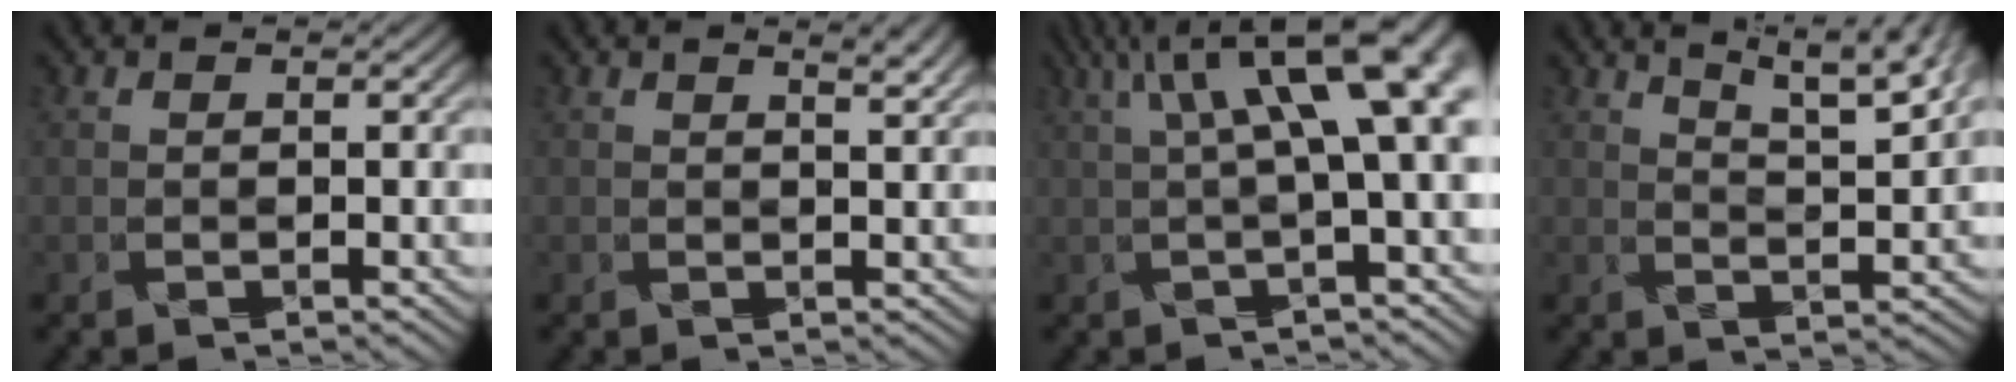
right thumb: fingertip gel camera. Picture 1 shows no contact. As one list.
[{"total": 1.6, "force": [1.1, 0.2, 1.2], "torque": [-0.030, -0.002, 0.023]}, {"total": 11.7, "force": [3.6, 2.4, 10.9], "torque": [-0.174, 0.018, 0.061]}, {"total": 7.0, "force": [5.6, 0.4, 4.2], "torque": [-0.072, 0.008, 0.078]}]